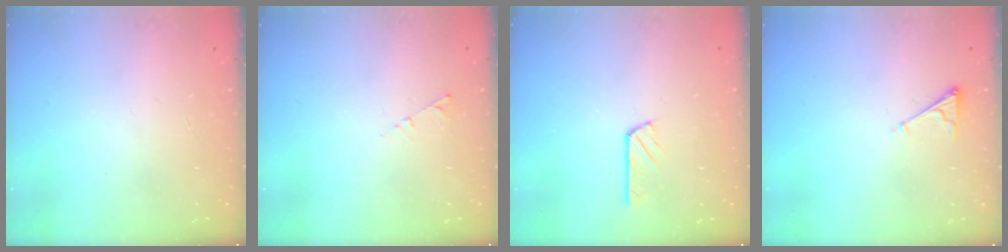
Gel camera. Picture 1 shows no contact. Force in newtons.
{"total": 2.9, "press": 2.9, "slide": 0.4}
{"total": 3.4, "press": 3.4, "slide": 0.4}
{"total": 2.8, "press": 2.7, "slide": 0.4}